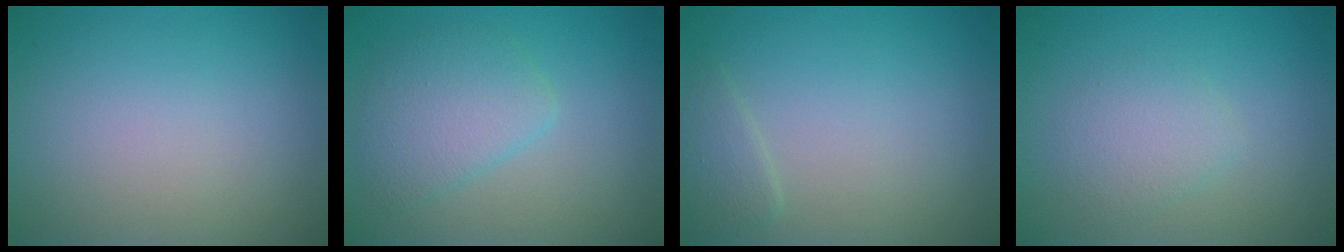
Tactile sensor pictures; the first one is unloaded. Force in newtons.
{"total": 3.7, "press": 3.7, "slide": 0.1}
{"total": 1.4, "press": 1.3, "slide": 0.1}
{"total": 2.3, "press": 2.3, "slide": 0.1}